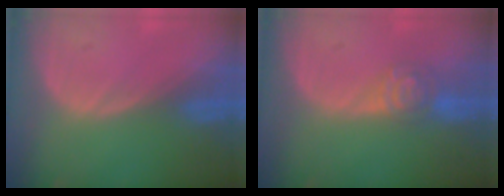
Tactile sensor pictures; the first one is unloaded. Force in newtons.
{"total": 4.3, "press": 4.3, "slide": 0.2}